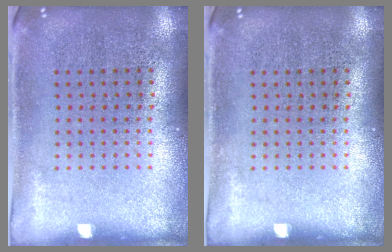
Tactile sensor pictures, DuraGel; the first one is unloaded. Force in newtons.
{"total": 0.0}